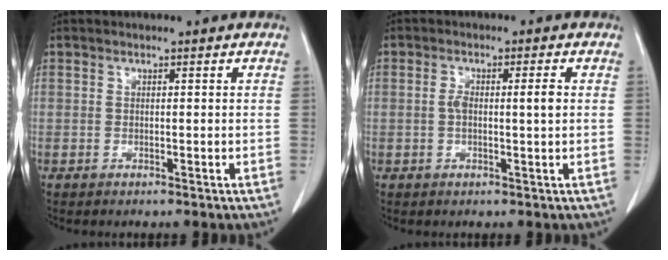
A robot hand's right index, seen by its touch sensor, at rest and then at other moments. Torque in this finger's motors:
{"motor_torque": [0.45, -0.07, 0.20, 0.04]}